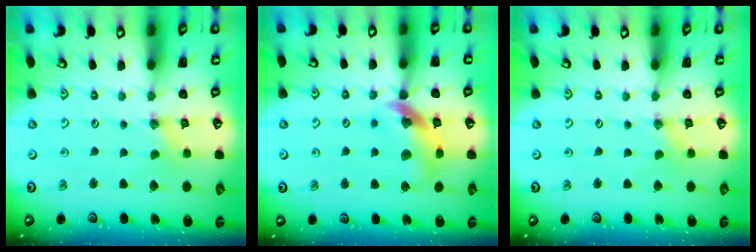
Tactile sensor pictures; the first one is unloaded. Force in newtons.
{"total": 13.4, "press": 13.3, "slide": 1.7}
{"total": 0.0}